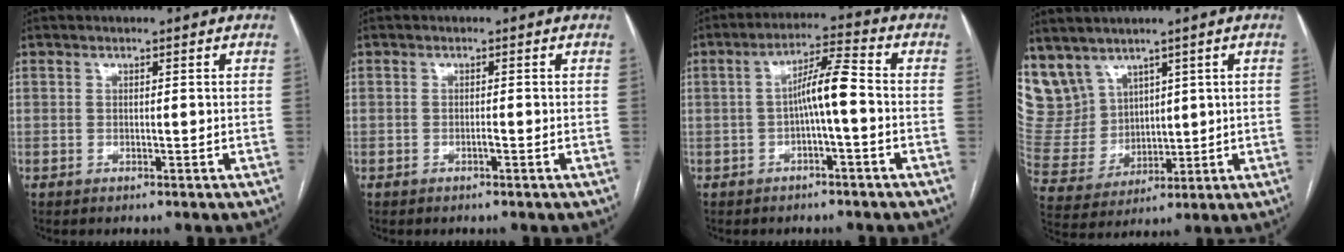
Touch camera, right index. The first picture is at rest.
{"total": 0.6, "force": [-0.3, 0.0, 0.5], "torque": [-0.009, 0.001, -0.005]}
{"total": 6.2, "force": [-0.8, 0.4, 6.1], "torque": [-0.104, 0.022, -0.014]}
{"total": 10.1, "force": [7.1, 6.9, 1.9], "torque": [-0.067, 0.027, 0.172]}